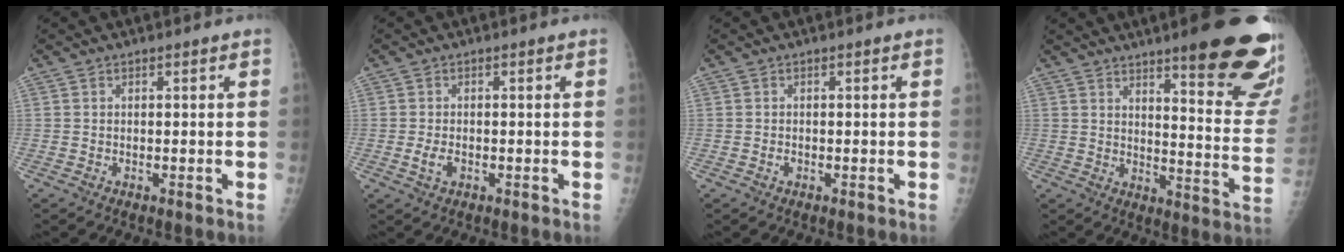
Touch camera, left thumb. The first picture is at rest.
{"total": 2.5, "force": [-0.7, 1.5, 1.8], "torque": [-0.034, 0.000, -0.012]}
{"total": 0.7, "force": [-0.2, 0.6, 0.4], "torque": [-0.005, 0.001, -0.005]}
{"total": 22.9, "force": [14.6, 4.3, 17.1], "torque": [-0.186, -0.082, 0.188]}